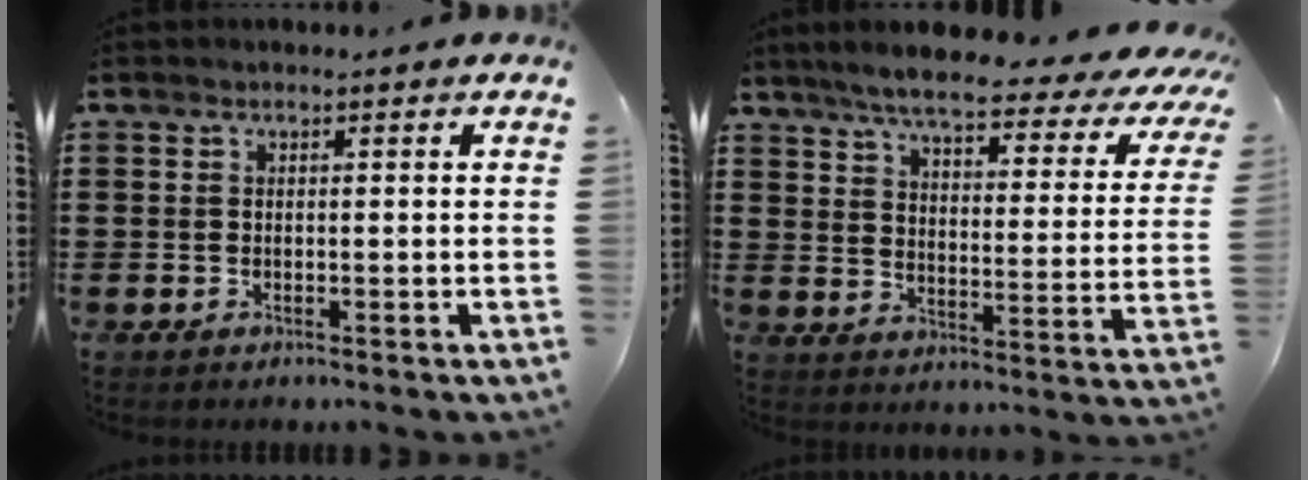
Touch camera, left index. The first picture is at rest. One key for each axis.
{"total": 6.4, "fx": 5.3, "fy": 0.6, "fz": 3.5, "tx": -0.084, "ty": -0.035, "tz": 0.084}